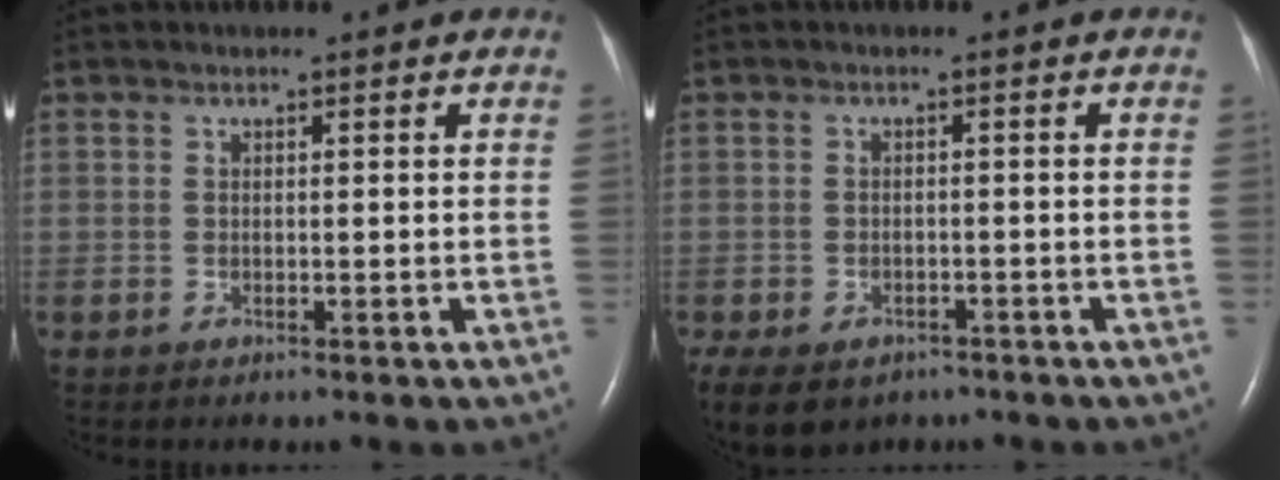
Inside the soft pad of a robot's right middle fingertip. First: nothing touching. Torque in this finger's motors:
{"motor_torque": [0.65, -0.60, 0.04, 0.08]}